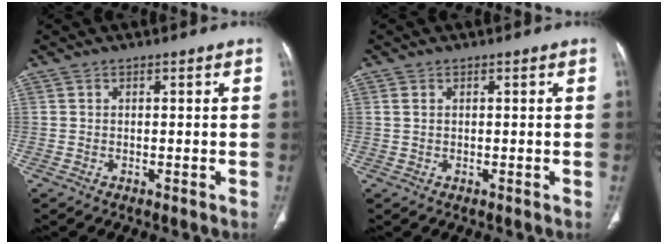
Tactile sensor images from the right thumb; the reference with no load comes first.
{"total": 1.1, "force": [0.3, 0.7, 0.8], "torque": [-0.022, 0.002, 0.008]}